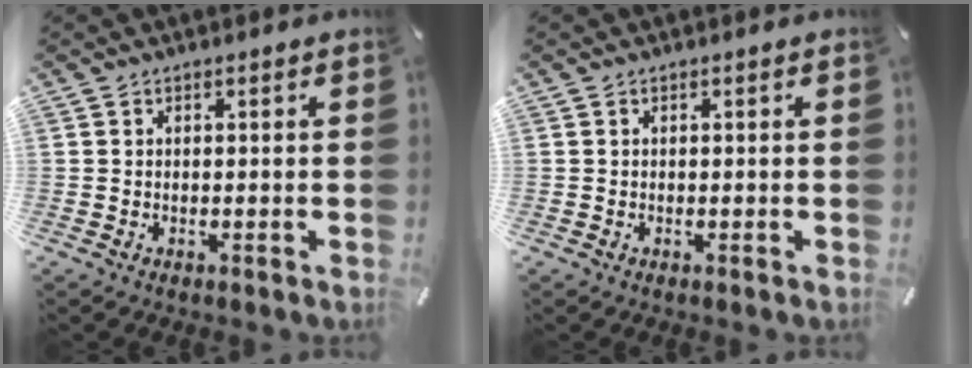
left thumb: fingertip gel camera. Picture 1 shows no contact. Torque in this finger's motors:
{"motor_torque": [0.00, 0.00, -0.01, 0.01, 0.00]}